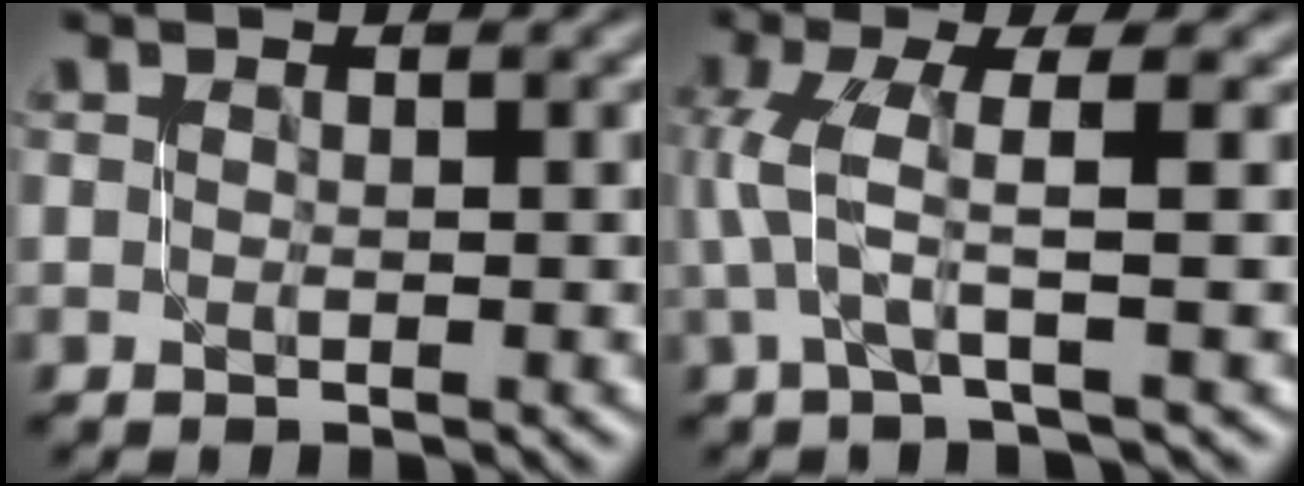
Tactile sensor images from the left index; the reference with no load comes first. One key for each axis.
{"total": 4.3, "fx": 0.5, "fy": 0.8, "fz": 4.2, "tx": -0.089, "ty": 0.006, "tz": 0.011}